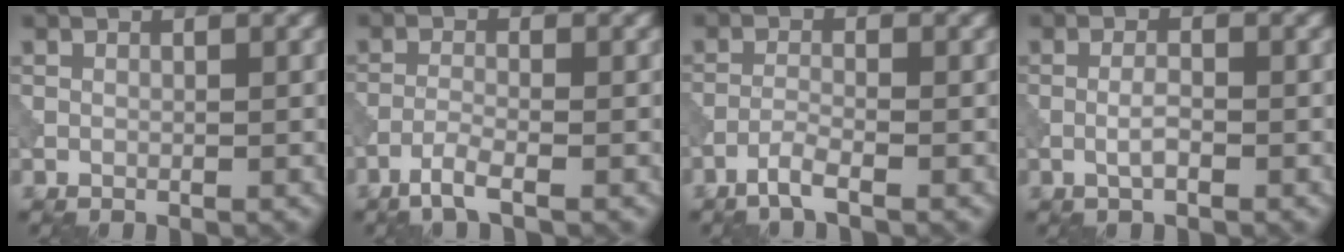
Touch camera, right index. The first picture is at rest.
{"total": 2.3, "force": [-1.6, 0.3, 1.6], "torque": [-0.031, 0.002, -0.042]}
{"total": 2.0, "force": [-1.4, 0.2, 1.4], "torque": [-0.025, 0.004, -0.038]}
{"total": 1.5, "force": [-0.6, 0.4, 1.4], "torque": [-0.030, 0.002, -0.015]}